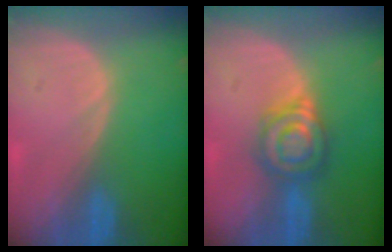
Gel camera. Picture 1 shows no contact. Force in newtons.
{"total": 6.3, "press": 6.3, "slide": 0.0}